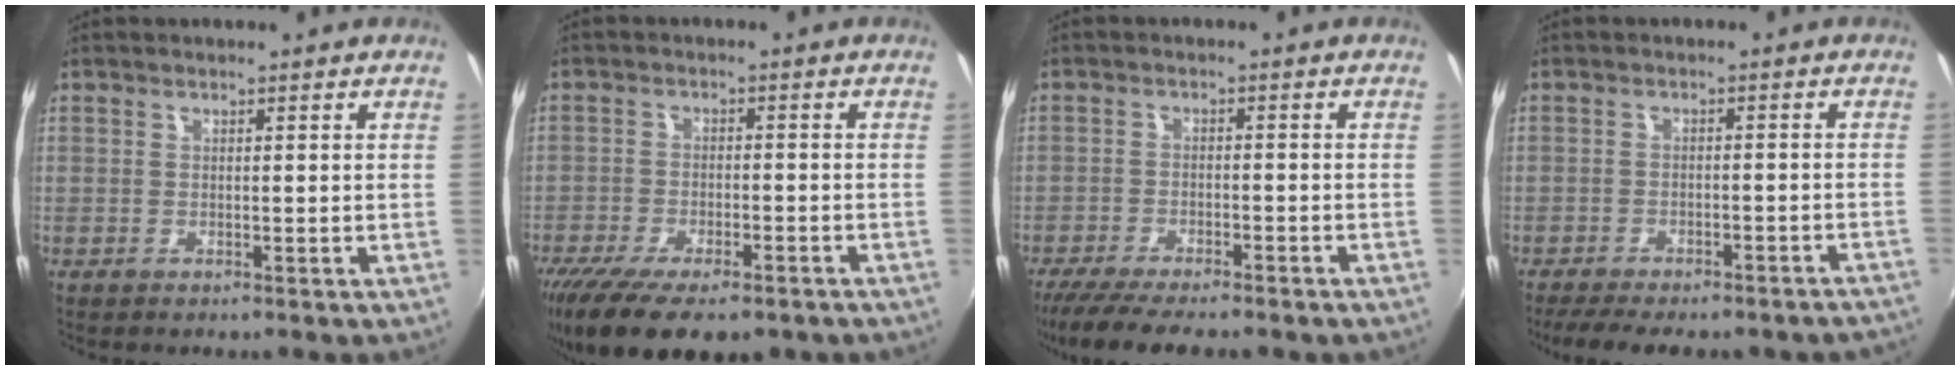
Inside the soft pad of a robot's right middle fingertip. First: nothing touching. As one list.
[{"total": 16.6, "force": [-11.8, 6.2, 10.0], "torque": [-0.209, -0.054, -0.178]}, {"total": 12.5, "force": [-10.4, 2.5, 6.5], "torque": [-0.139, -0.036, -0.164]}, {"total": 15.6, "force": [-13.5, 3.9, 6.9], "torque": [-0.137, -0.019, -0.170]}]